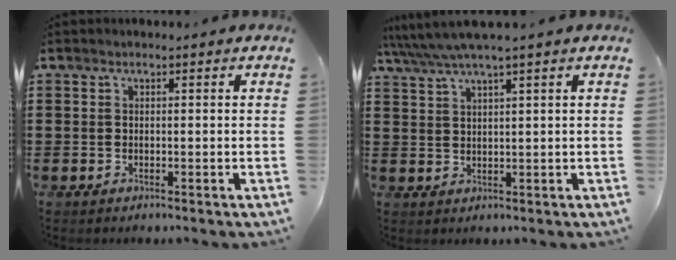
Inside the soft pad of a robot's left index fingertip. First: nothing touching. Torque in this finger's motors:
{"motor_torque": [1.07, -1.07, 0.45, 0.15]}